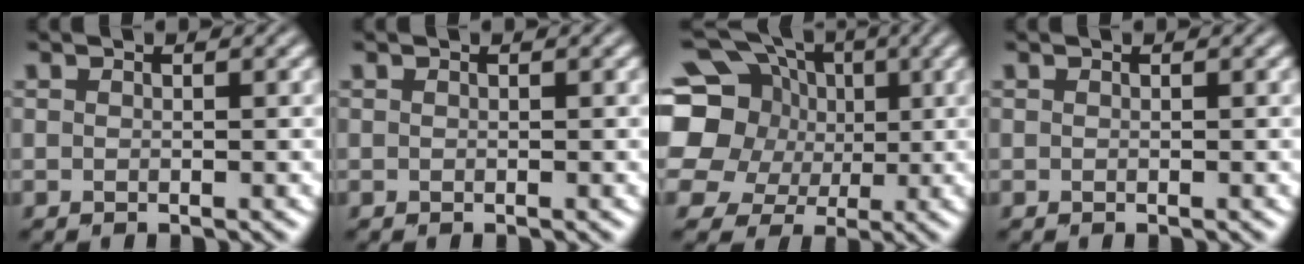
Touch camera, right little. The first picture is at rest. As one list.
[{"total": 0.0}, {"total": 16.5, "force": [3.2, 14.5, 7.2], "torque": [-0.170, 0.028, 0.023]}, {"total": 0.0}]